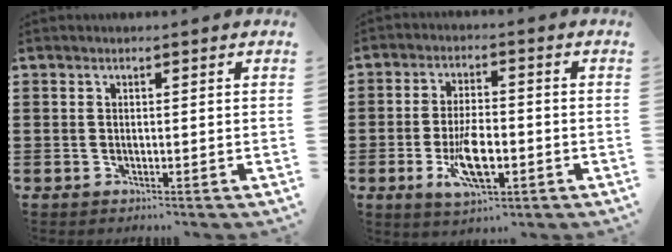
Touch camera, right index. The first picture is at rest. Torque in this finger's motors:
{"motor_torque": [1.37, 0.77, 0.59, 0.21]}